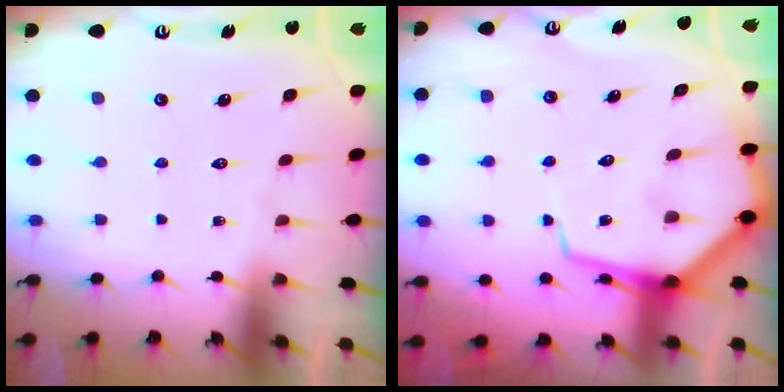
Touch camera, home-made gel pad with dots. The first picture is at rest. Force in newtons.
{"total": 8.8, "press": 8.8, "slide": 1.0}